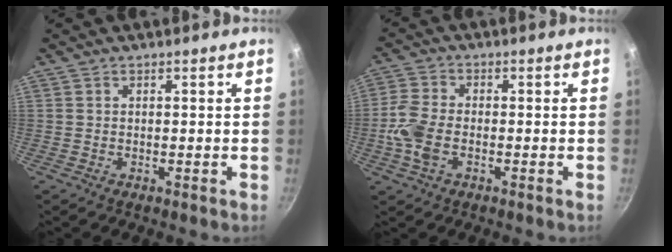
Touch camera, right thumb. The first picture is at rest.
{"total": 7.0, "force": [-1.9, 4.2, 5.3], "torque": [-0.120, 0.013, -0.049]}